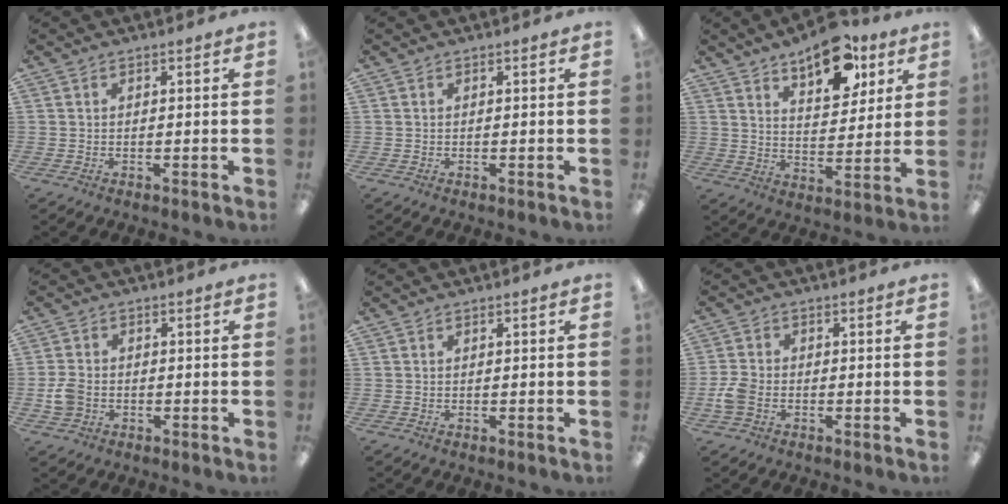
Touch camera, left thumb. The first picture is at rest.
{"total": 0.0}
{"total": 13.7, "force": [9.4, 6.7, 7.3], "torque": [-0.088, -0.049, 0.160]}
{"total": 4.7, "force": [-1.1, 3.7, 2.6], "torque": [-0.049, 0.008, -0.018]}
{"total": 0.0}
{"total": 4.7, "force": [-1.5, 3.3, 3.0], "torque": [-0.061, 0.008, -0.028]}